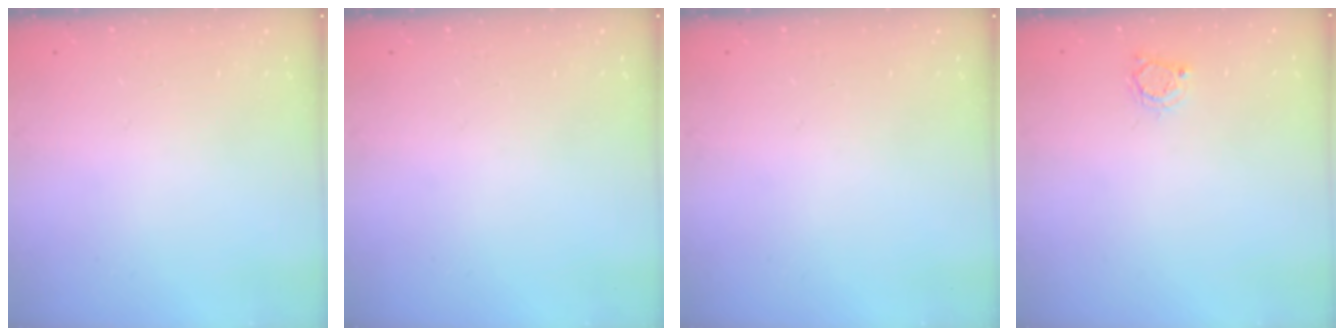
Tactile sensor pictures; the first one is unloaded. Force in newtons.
{"total": 0.0}
{"total": 0.0}
{"total": 2.8, "press": 2.8, "slide": 0.4}